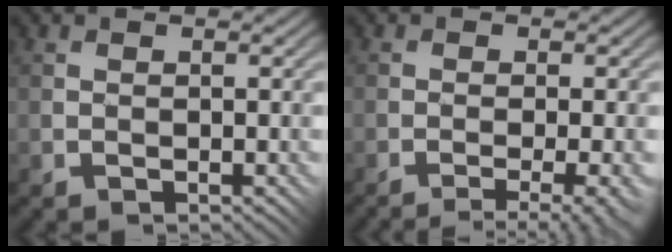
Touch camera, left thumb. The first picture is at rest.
{"total": 6.3, "force": [-4.8, 1.1, 4.0], "torque": [-0.049, 0.006, -0.054]}